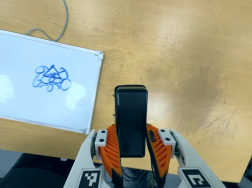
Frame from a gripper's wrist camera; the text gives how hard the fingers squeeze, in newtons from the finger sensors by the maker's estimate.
{"total": 6.3, "left": 4.6, "right": 8.1}